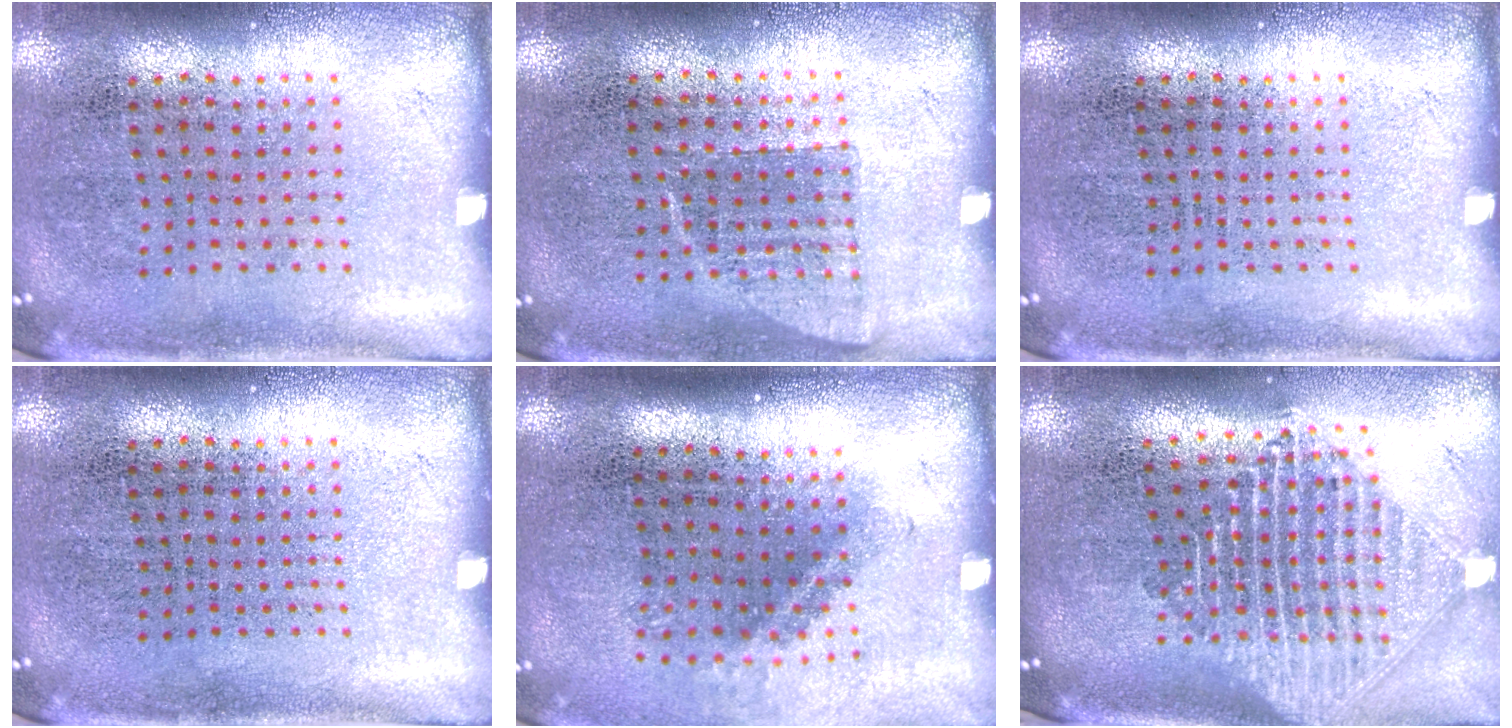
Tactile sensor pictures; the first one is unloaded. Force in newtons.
{"total": 0.7, "press": 0.7, "slide": 0.3}
{"total": 0.0}
{"total": 0.0}
{"total": 1.4, "press": 1.0, "slide": 1.1}
{"total": 2.3, "press": 1.8, "slide": 1.4}